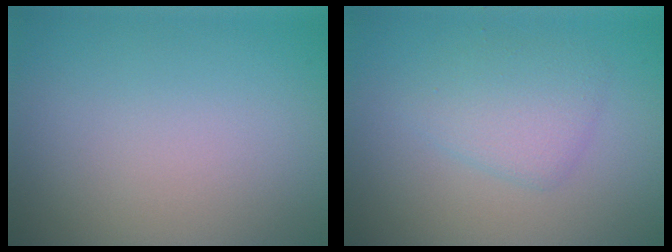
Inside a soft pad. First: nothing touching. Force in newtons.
{"total": 2.7, "press": 2.7, "slide": 0.1}